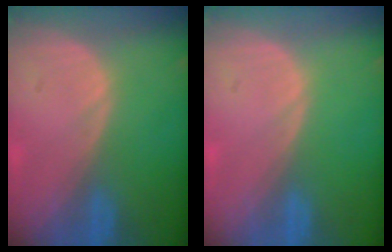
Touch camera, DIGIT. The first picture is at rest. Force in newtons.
{"total": 0.0}